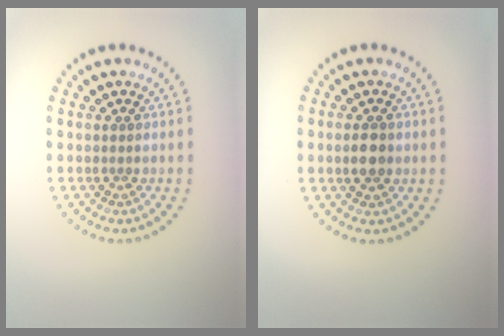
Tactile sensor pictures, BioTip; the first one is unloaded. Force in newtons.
{"total": 2.9, "press": 2.9, "slide": 0.0}